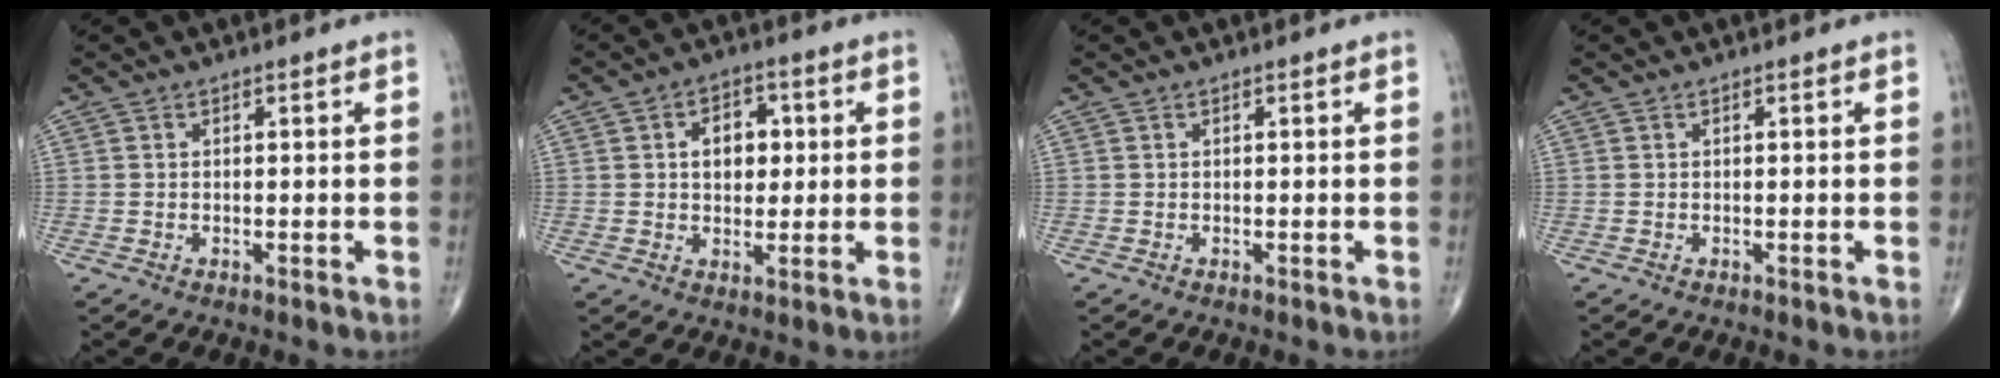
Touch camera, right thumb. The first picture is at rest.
{"total": 6.9, "force": [1.1, 4.8, 4.8], "torque": [-0.039, 0.004, 0.014]}
{"total": 0.0}
{"total": 0.0}